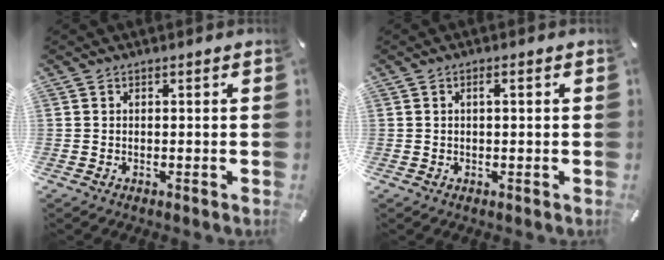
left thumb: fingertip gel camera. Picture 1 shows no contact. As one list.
[{"total": 1.5, "force": [0.3, 0.5, 1.4], "torque": [-0.027, 0.004, 0.003]}]